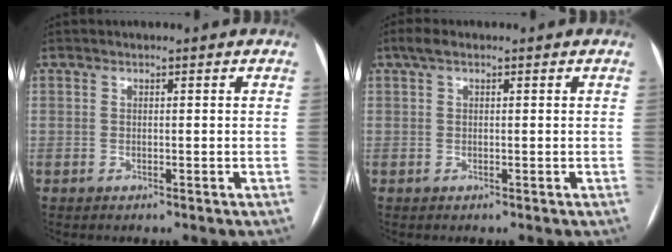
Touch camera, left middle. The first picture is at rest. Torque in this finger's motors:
{"motor_torque": [0.27, -0.29, 0.24, 0.05]}